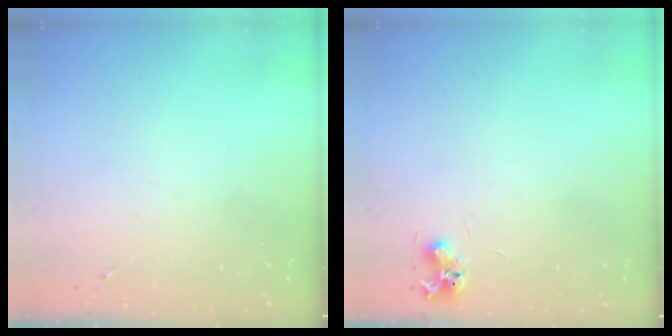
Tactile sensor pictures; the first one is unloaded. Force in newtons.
{"total": 6.5, "press": 6.5, "slide": 0.8}